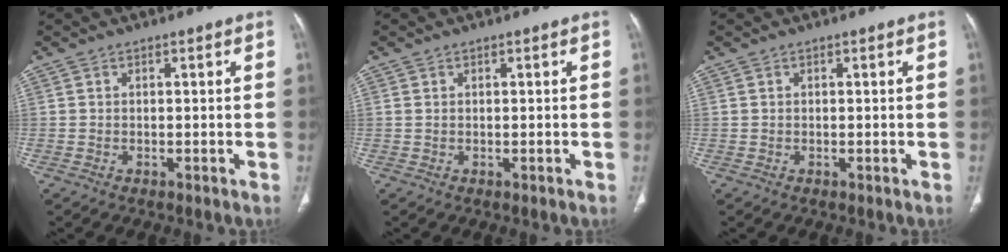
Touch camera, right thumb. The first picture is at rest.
{"total": 0.0}
{"total": 0.0}